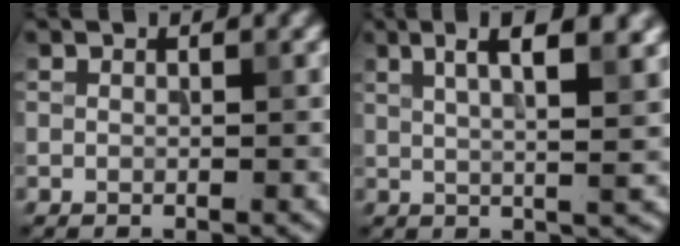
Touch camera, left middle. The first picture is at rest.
{"total": 6.1, "force": [2.8, 1.5, 5.2], "torque": [-0.058, 0.010, 0.037]}